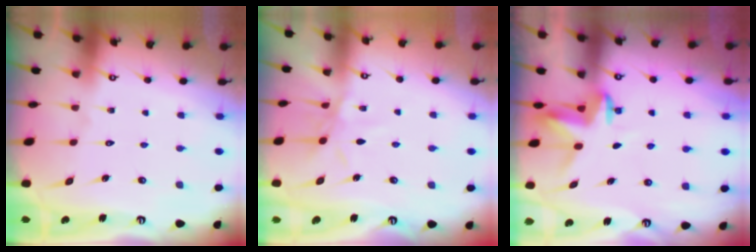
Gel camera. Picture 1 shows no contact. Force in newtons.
{"total": 6.8, "press": 6.7, "slide": 0.5}
{"total": 3.3, "press": 3.3, "slide": 0.3}